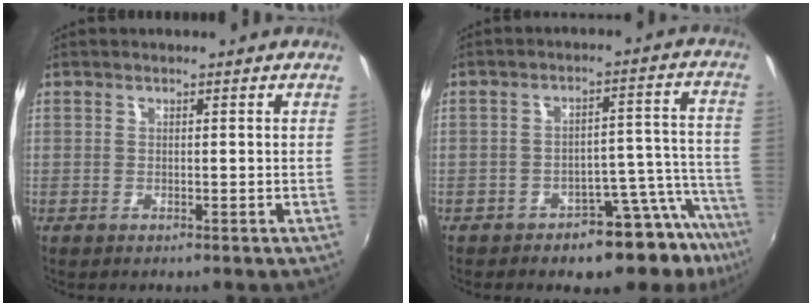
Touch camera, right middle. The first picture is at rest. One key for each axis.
{"total": 10.8, "fx": -9.4, "fy": 3.4, "fz": 4.0, "tx": -0.025, "ty": 0.029, "tz": -0.128}